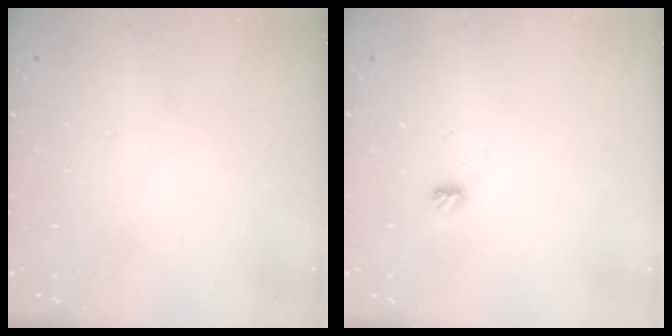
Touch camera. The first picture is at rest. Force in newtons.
{"total": 3.3, "press": 3.3, "slide": 0.4}